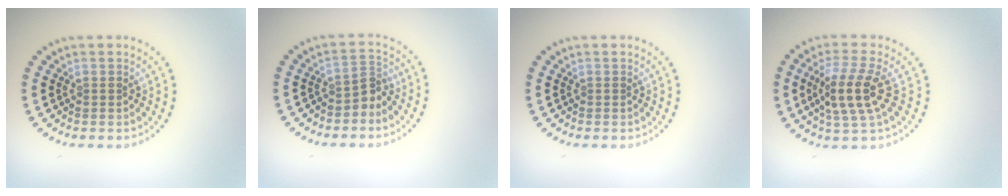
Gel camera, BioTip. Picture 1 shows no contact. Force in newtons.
{"total": 2.0, "press": 1.5, "slide": 1.3}
{"total": 0.0}
{"total": 4.0, "press": 3.6, "slide": 1.9}